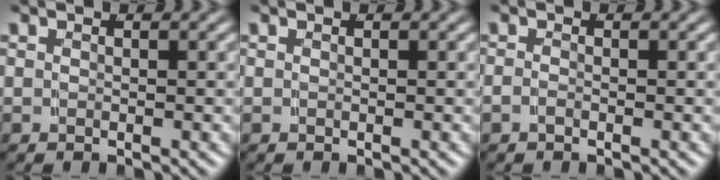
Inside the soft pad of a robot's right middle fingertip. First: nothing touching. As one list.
[{"total": 0.0}, {"total": 0.7, "force": [-0.6, 0.3, 0.3], "torque": [-0.011, 0.000, -0.014]}]